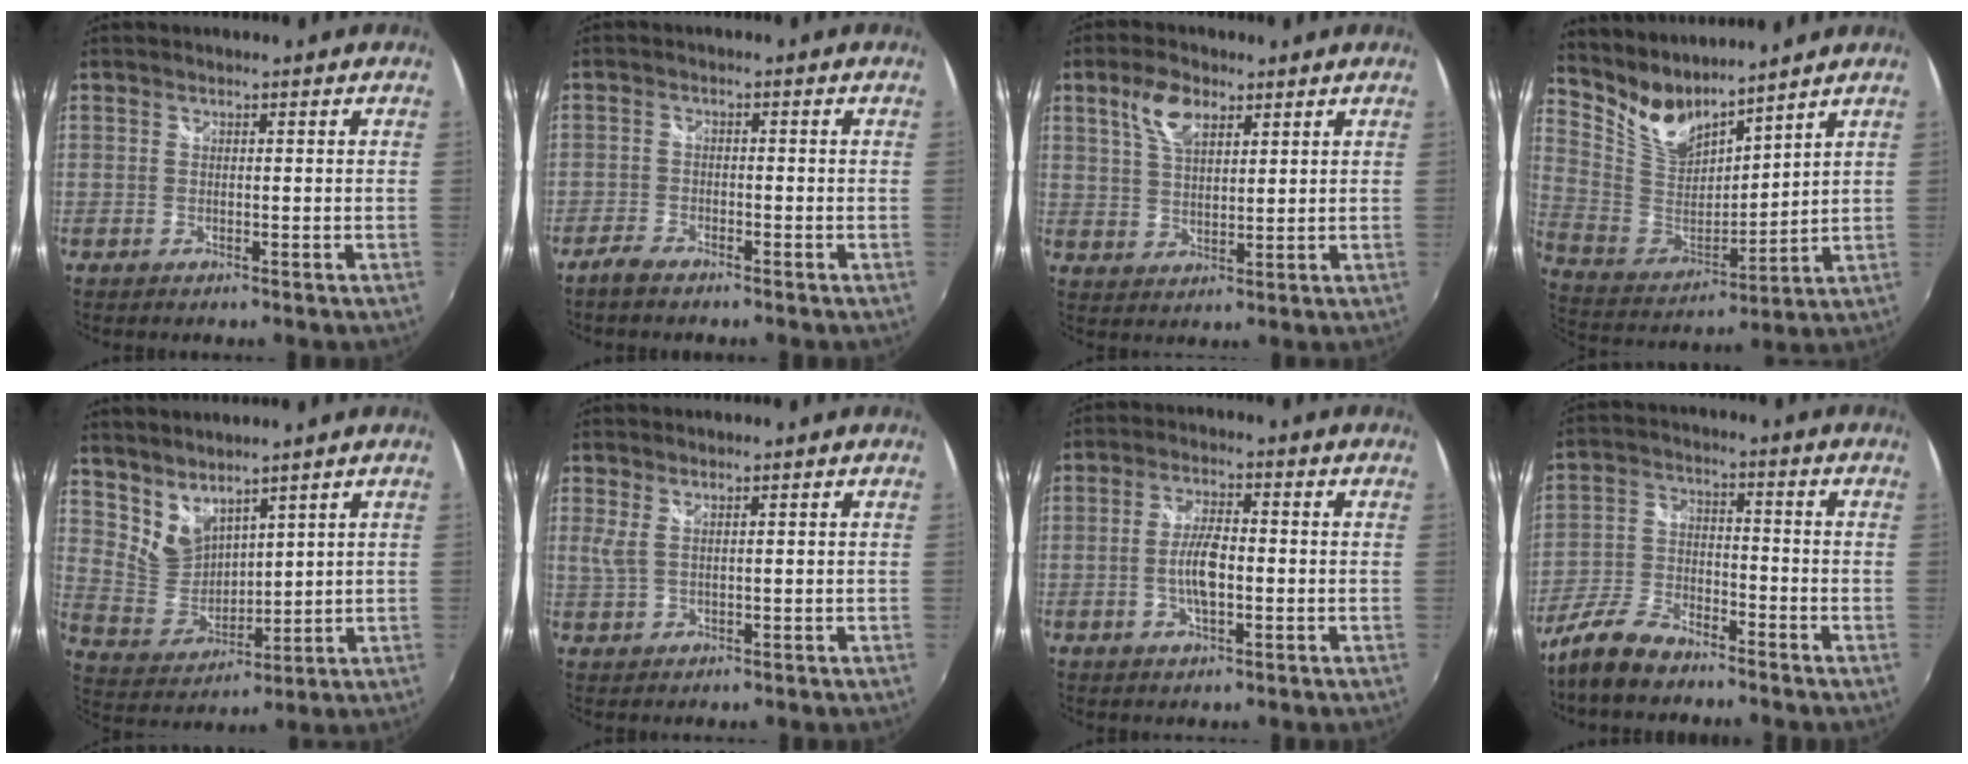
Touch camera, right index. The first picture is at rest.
{"total": 3.3, "force": [-2.8, 1.0, 1.3], "torque": [-0.045, -0.004, -0.059]}
{"total": 6.8, "force": [3.7, 3.3, 4.7], "torque": [-0.090, 0.013, 0.070]}
{"total": 10.7, "force": [9.5, 3.0, 3.9], "torque": [-0.091, -0.017, 0.198]}
{"total": 8.2, "force": [6.6, 3.7, 3.1], "torque": [-0.058, -0.003, 0.147]}
{"total": 2.3, "force": [1.0, 0.6, 1.9], "torque": [-0.041, -0.003, 0.021]}
{"total": 6.0, "force": [-1.1, 2.2, 5.5], "torque": [-0.110, 0.000, -0.019]}
{"total": 9.5, "force": [-7.5, 3.2, 4.8], "torque": [-0.113, -0.001, -0.150]}